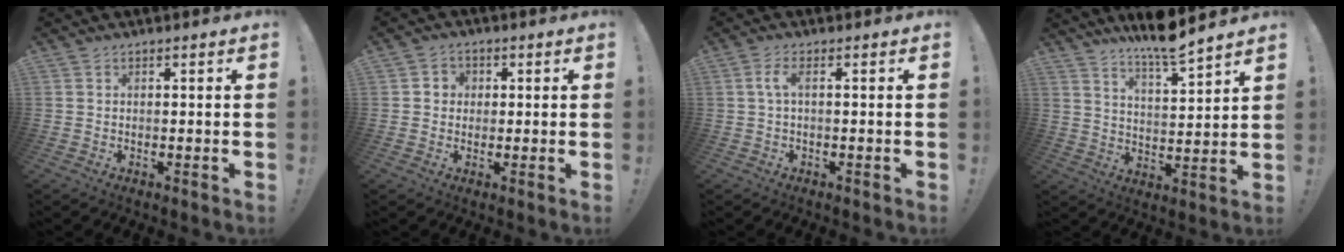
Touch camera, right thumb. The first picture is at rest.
{"total": 3.4, "force": [0.1, 3.3, 0.9], "torque": [-0.008, 0.003, 0.001]}
{"total": 3.7, "force": [0.3, 0.8, 3.5], "torque": [-0.068, 0.005, 0.005]}
{"total": 10.0, "force": [8.7, 0.3, 4.8], "torque": [-0.087, -0.063, 0.149]}